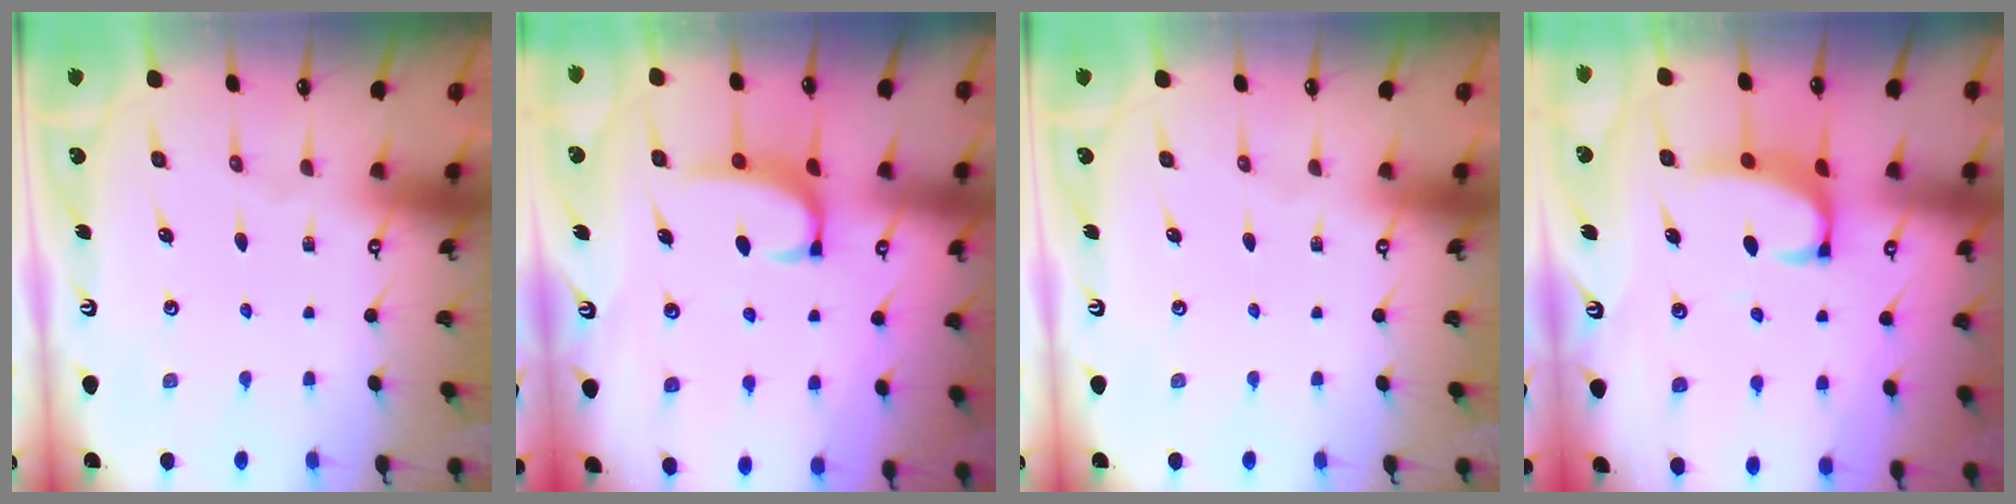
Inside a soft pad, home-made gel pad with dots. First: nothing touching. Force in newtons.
{"total": 2.3, "press": 2.2, "slide": 0.6}
{"total": 0.0}
{"total": 2.7, "press": 2.5, "slide": 1.0}